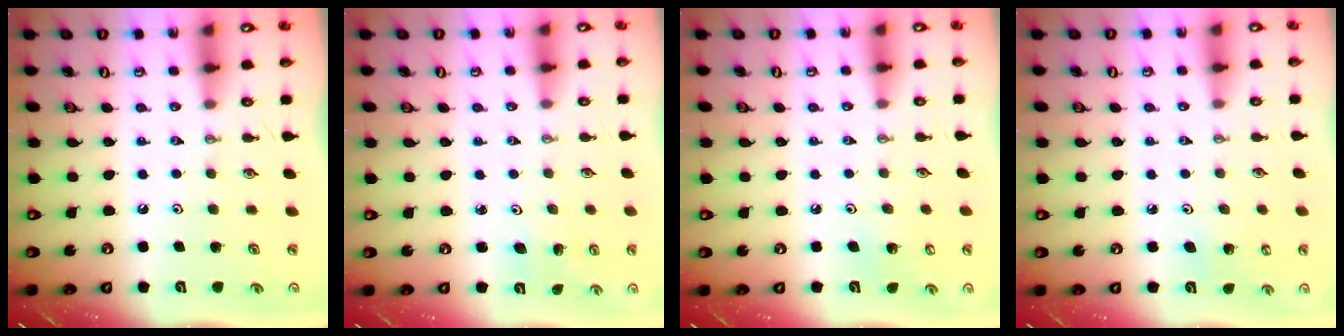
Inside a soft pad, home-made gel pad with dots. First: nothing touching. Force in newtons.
{"total": 3.8, "press": 3.8, "slide": 0.4}
{"total": 4.2, "press": 4.2, "slide": 0.2}
{"total": 4.5, "press": 4.3, "slide": 1.2}